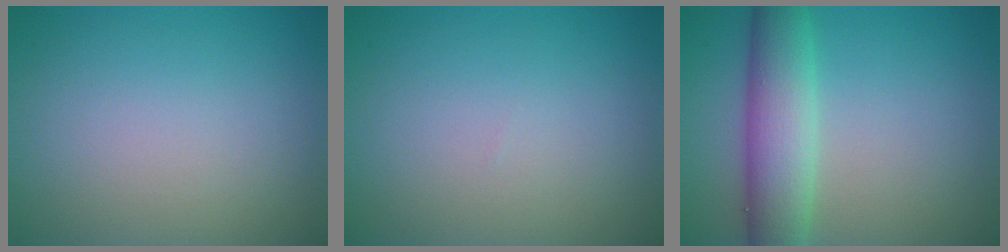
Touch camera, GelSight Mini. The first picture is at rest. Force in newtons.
{"total": 0.0}
{"total": 6.0, "press": 6.0, "slide": 0.2}